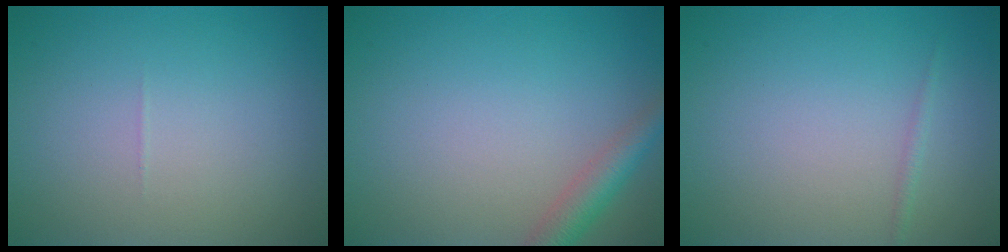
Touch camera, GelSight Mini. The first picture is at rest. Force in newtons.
{"total": 2.8, "press": 2.8, "slide": 0.1}
{"total": 0.6, "press": 0.6, "slide": 0.0}